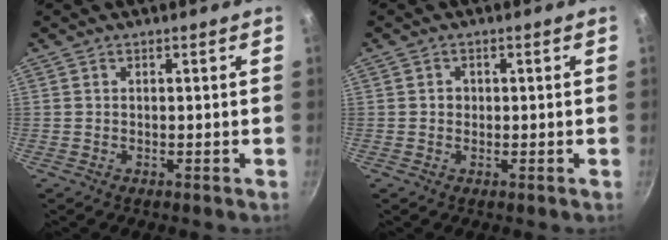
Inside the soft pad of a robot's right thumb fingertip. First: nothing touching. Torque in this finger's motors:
{"motor_torque": [0.16, -0.02, 0.28, -0.13, -0.01]}